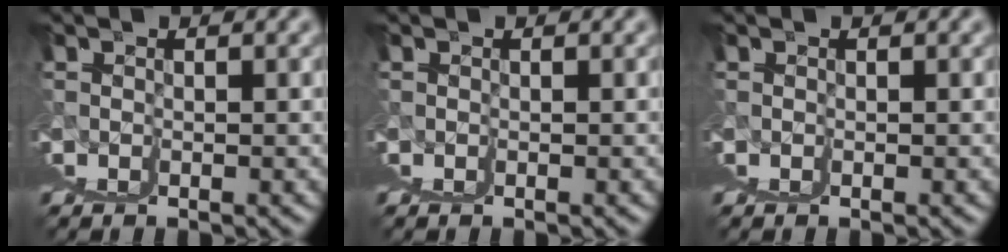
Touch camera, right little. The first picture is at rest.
{"total": 0.0}
{"total": 0.0}